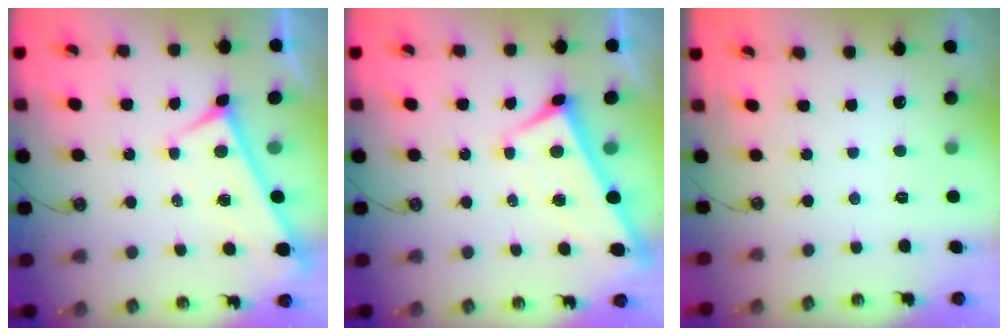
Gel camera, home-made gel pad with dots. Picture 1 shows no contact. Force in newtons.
{"total": 2.3, "press": 2.2, "slide": 0.2}
{"total": 0.0}